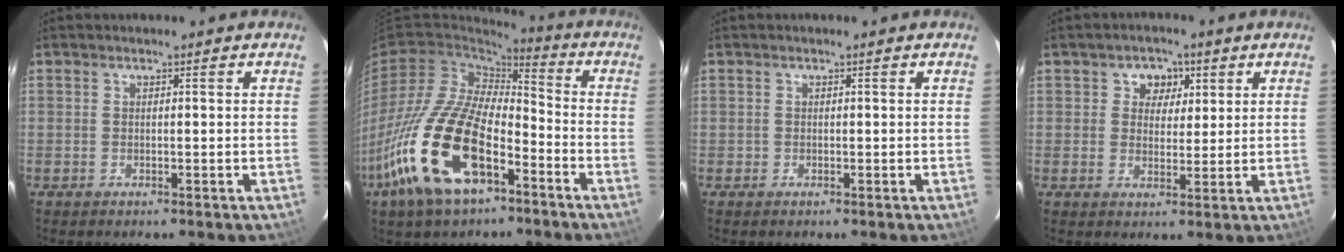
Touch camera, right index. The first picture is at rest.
{"total": 21.1, "force": [-10.1, 10.1, 15.6], "torque": [-0.328, -0.018, -0.192]}
{"total": 0.8, "force": [-0.2, 0.8, -0.1], "torque": [0.001, 0.002, -0.004]}
{"total": 4.7, "force": [1.8, 4.1, 1.5], "torque": [-0.012, 0.009, 0.027]}